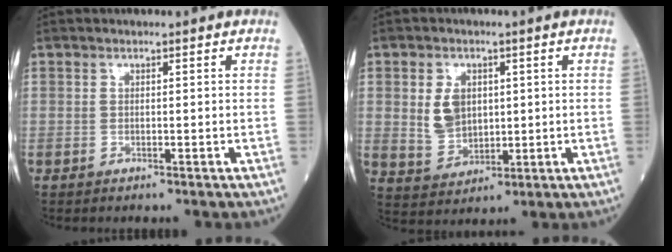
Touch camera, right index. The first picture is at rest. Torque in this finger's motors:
{"motor_torque": [0.90, 0.22, 0.14, 0.03]}